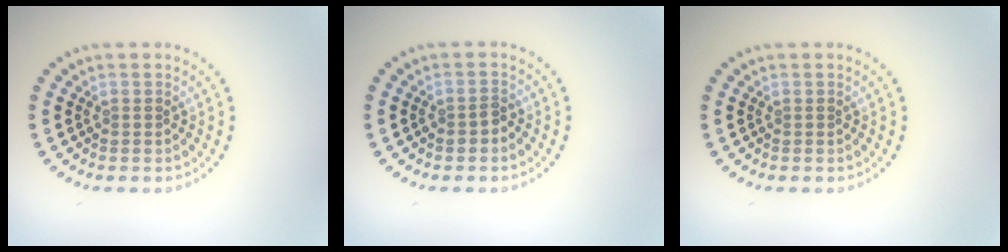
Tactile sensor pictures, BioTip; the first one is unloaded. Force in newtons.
{"total": 1.1, "press": 1.1, "slide": 0.4}
{"total": 0.0}